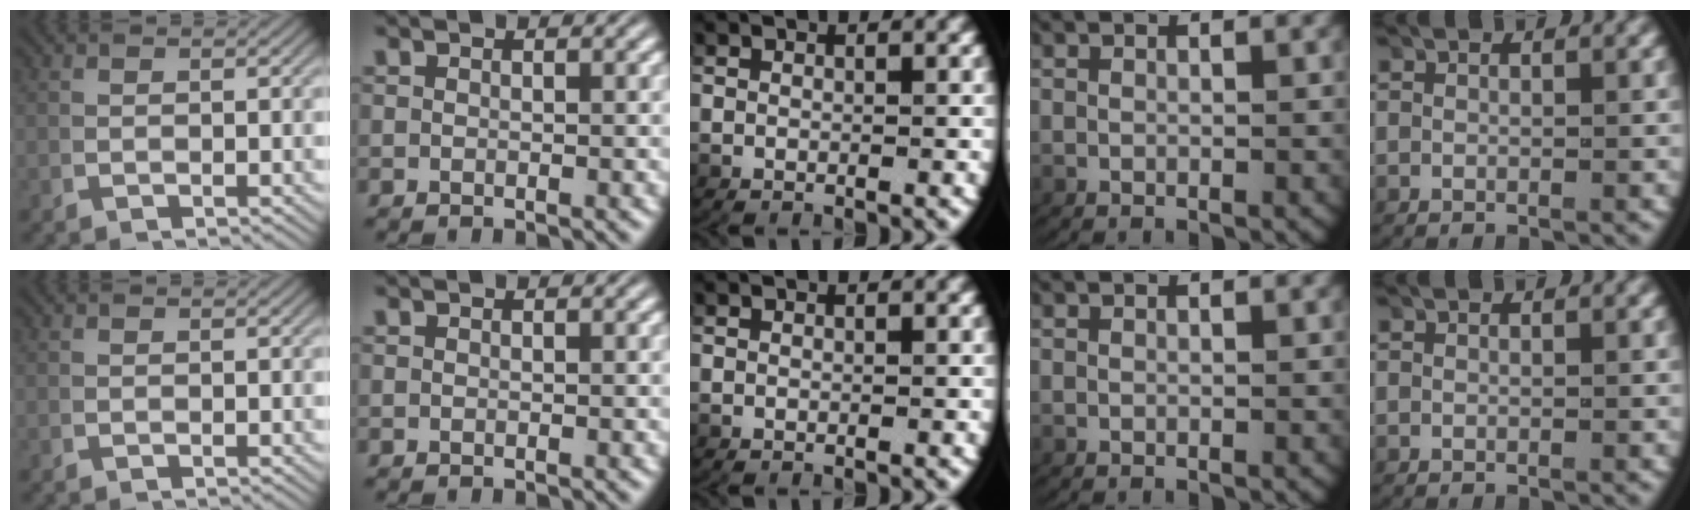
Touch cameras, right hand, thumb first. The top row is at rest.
{}